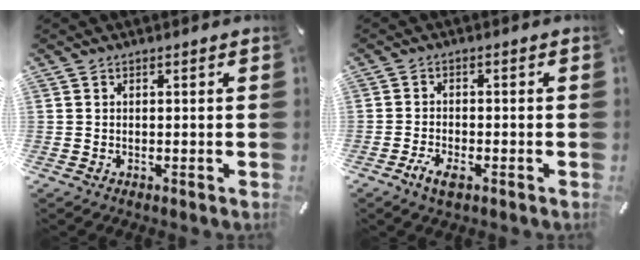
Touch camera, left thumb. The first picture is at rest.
{"total": 3.4, "force": [-2.2, 1.2, 2.2], "torque": [-0.054, 0.003, -0.044]}